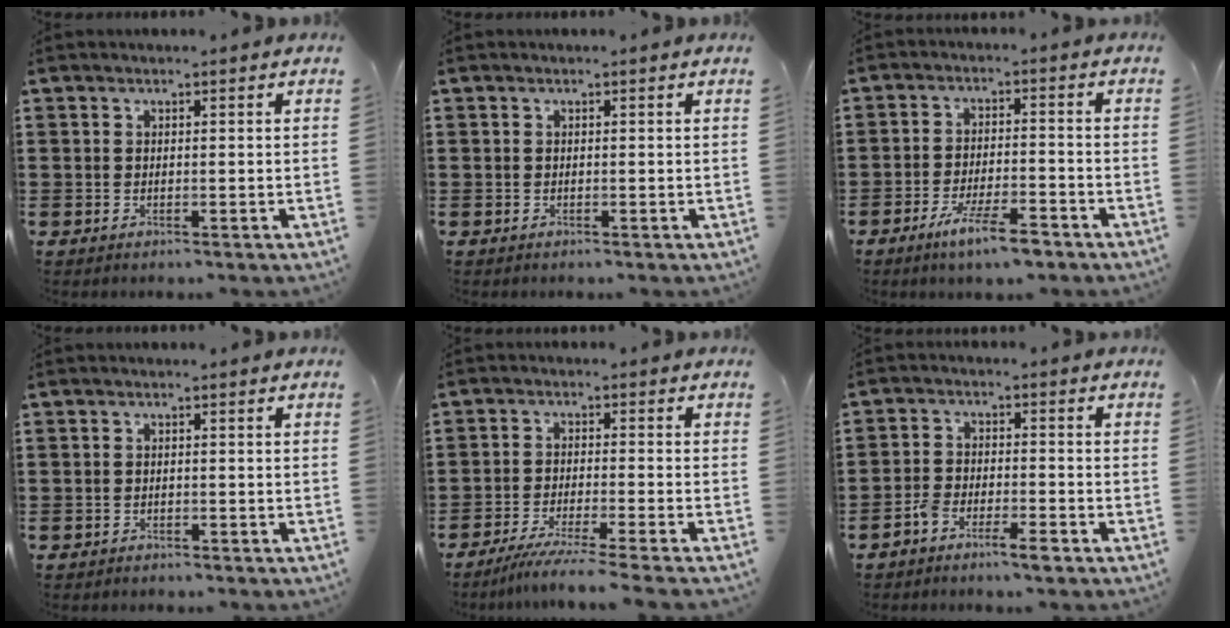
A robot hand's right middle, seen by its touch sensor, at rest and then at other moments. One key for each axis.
{"total": 0.0}
{"total": 6.4, "fx": -4.7, "fy": 1.1, "fz": 4.3, "tx": -0.086, "ty": -0.003, "tz": -0.087}
{"total": 0.7, "fx": -0.7, "fy": 0.3, "fz": 0.0, "tx": -0.002, "ty": 0.001, "tz": -0.015}
{"total": 4.5, "fx": -3.9, "fy": -0.5, "fz": 2.2, "tx": -0.042, "ty": -0.016, "tz": -0.078}
{"total": 3.8, "fx": -2.9, "fy": 1.0, "fz": 2.2, "tx": -0.050, "ty": 0.004, "tz": -0.060}